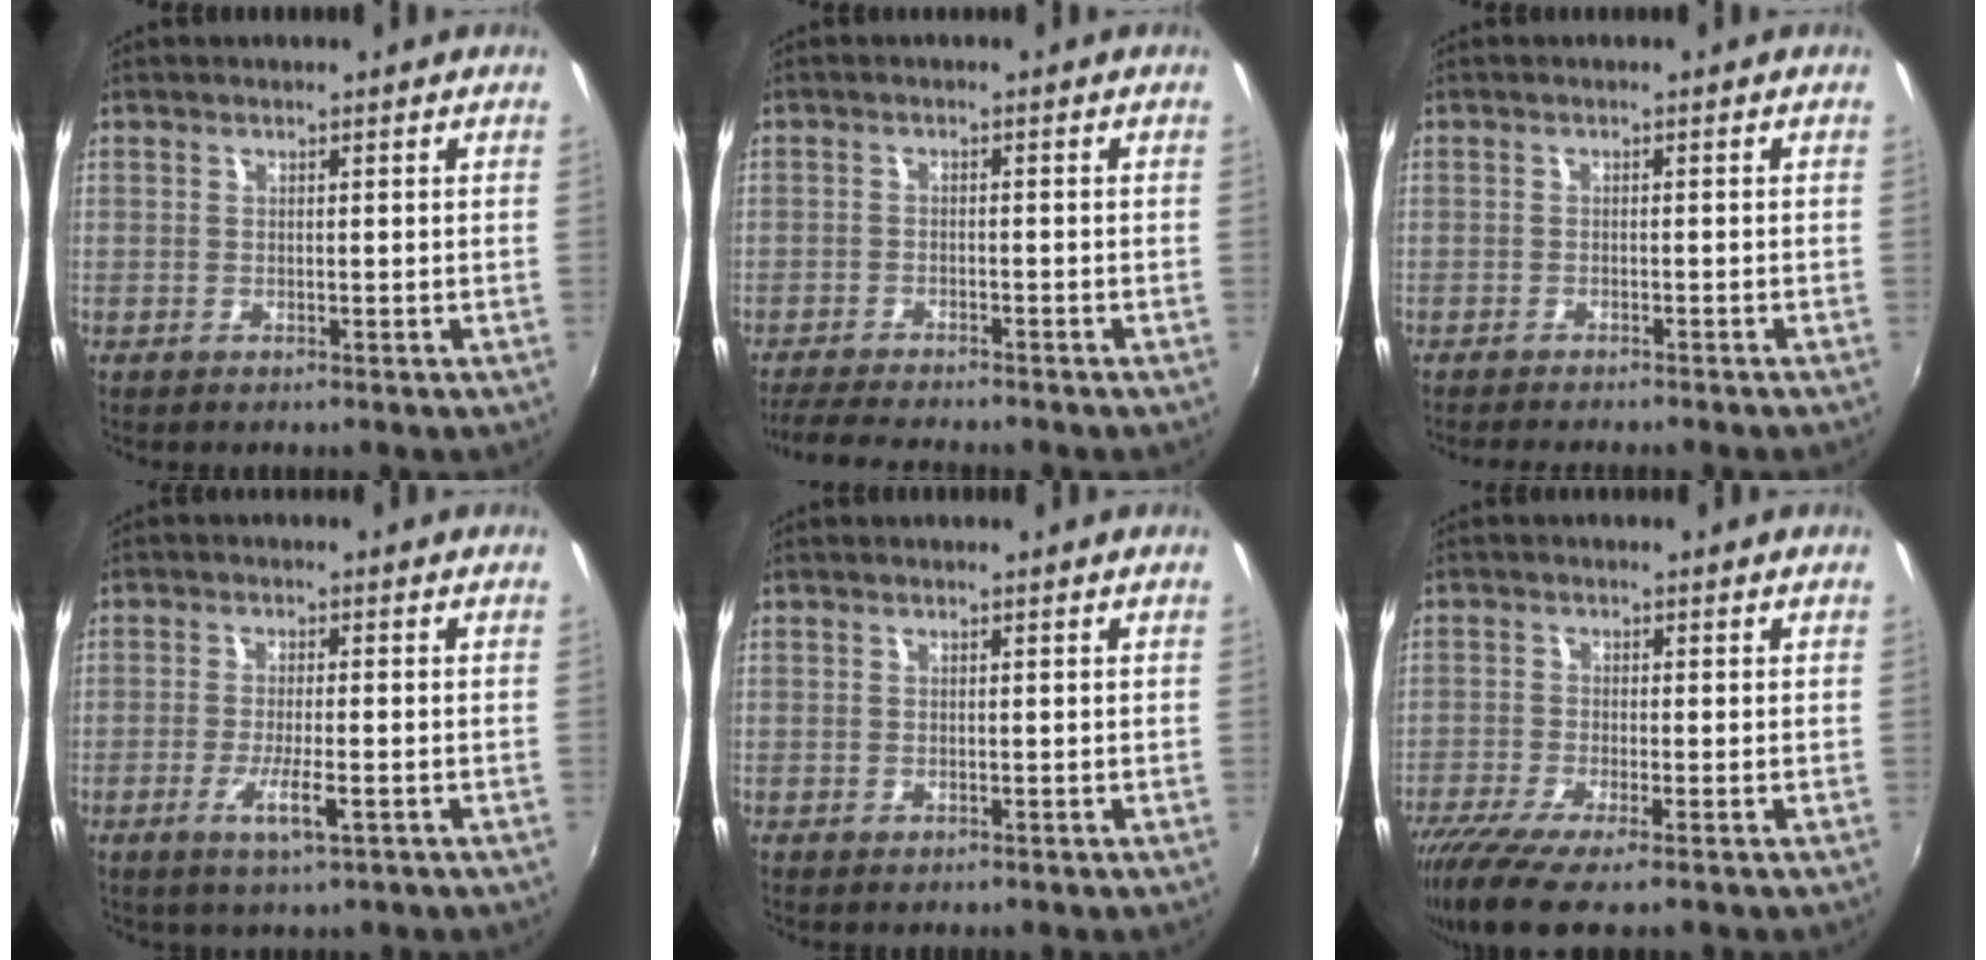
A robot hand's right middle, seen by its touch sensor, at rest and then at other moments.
{"total": 8.0, "force": [-7.2, 0.7, 3.2], "torque": [-0.083, -0.021, -0.119]}
{"total": 4.0, "force": [-3.6, 0.0, 1.8], "torque": [-0.040, -0.014, -0.055]}
{"total": 5.2, "force": [-2.4, 1.1, 4.4], "torque": [-0.092, -0.013, -0.041]}
{"total": 0.0}
{"total": 8.5, "force": [-6.0, 1.1, 5.9], "torque": [-0.137, -0.041, -0.109]}